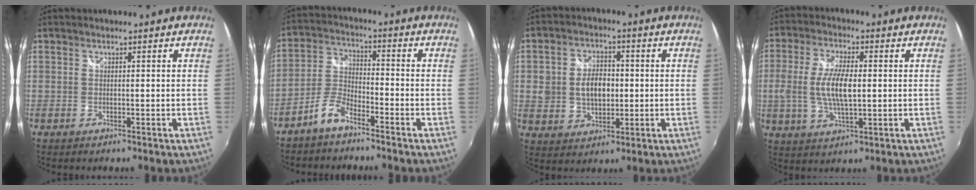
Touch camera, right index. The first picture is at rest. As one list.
[{"total": 5.9, "force": [-4.5, 2.1, 3.2], "torque": [-0.078, 0.013, -0.094]}, {"total": 8.8, "force": [0.2, 6.2, 6.2], "torque": [-0.121, 0.012, 0.011]}, {"total": 9.9, "force": [-0.1, 3.8, 9.1], "torque": [-0.184, 0.000, -0.002]}]